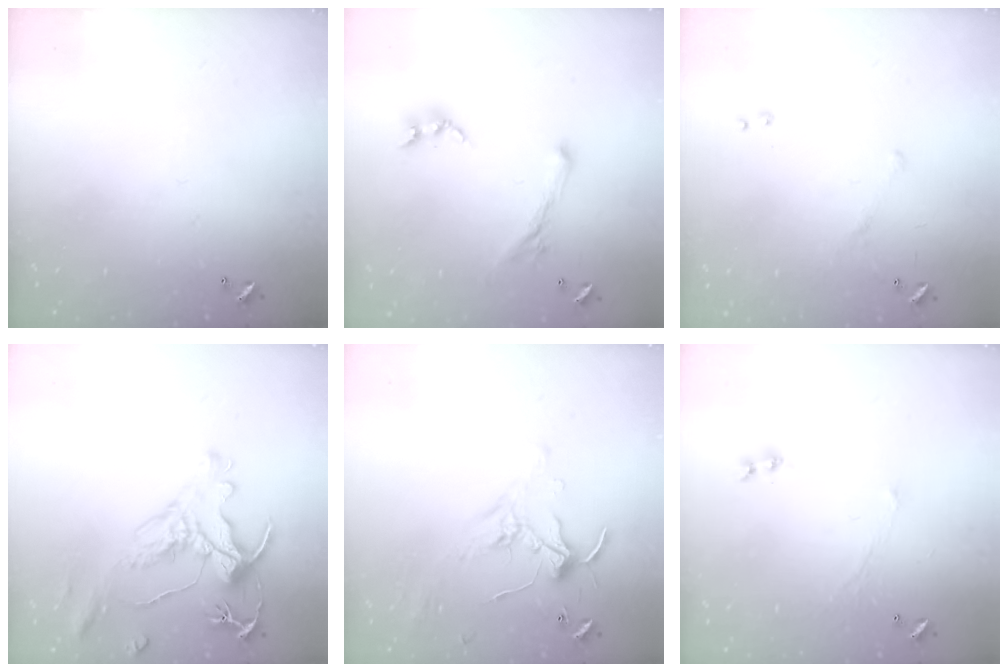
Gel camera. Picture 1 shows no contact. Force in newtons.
{"total": 0.0}
{"total": 7.9, "press": 7.9, "slide": 0.7}
{"total": 2.8, "press": 2.5, "slide": 1.3}
{"total": 0.8, "press": 0.7, "slide": 0.4}
{"total": 1.2, "press": 0.7, "slide": 1.0}